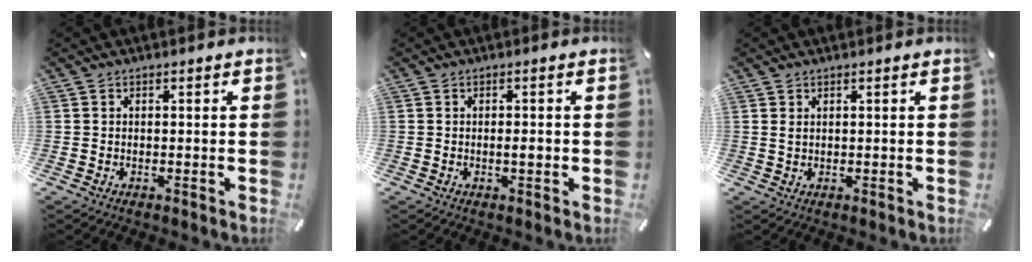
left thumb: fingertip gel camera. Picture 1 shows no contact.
{"total": 2.4, "force": [-0.3, 0.5, 2.3], "torque": [-0.041, -0.003, -0.005]}
{"total": 1.1, "force": [0.6, 0.2, 1.0], "torque": [-0.020, 0.000, 0.010]}